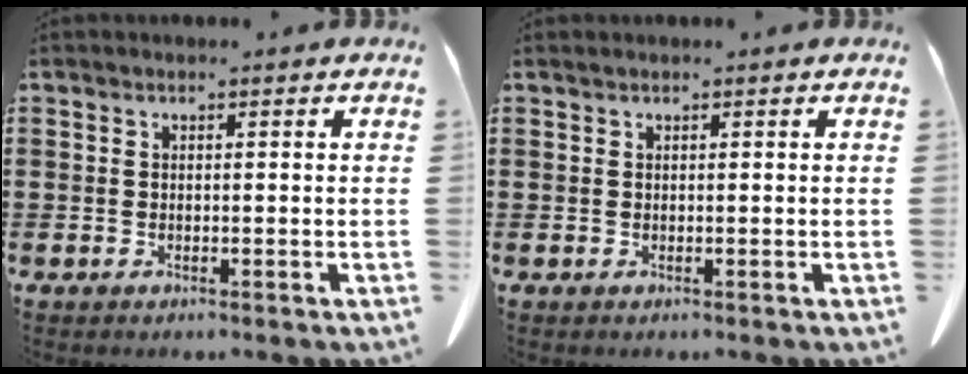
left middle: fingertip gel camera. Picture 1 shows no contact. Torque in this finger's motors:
{"motor_torque": [0.00, 0.00, 0.00, 0.00]}